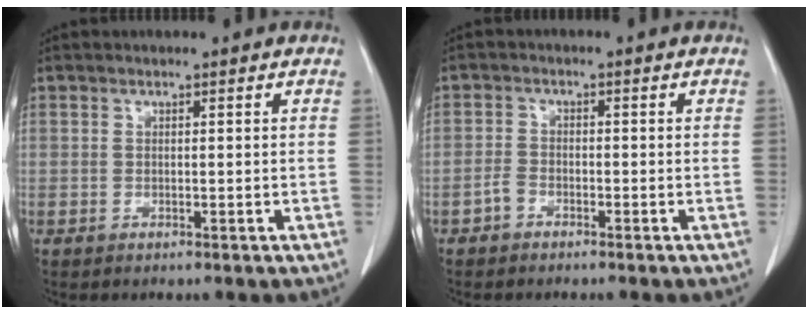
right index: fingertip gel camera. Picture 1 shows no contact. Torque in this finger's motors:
{"motor_torque": [0.01, -0.17, 0.05, -0.06]}